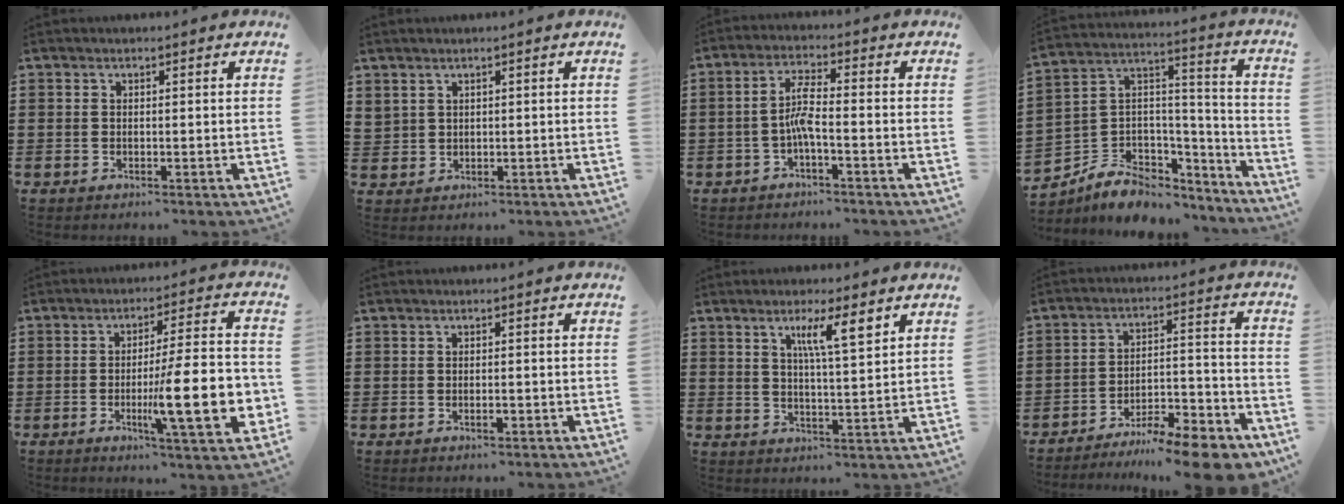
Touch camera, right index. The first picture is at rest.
{"total": 1.6, "force": [1.3, 1.0, 0.1], "torque": [-0.007, 0.005, 0.026]}
{"total": 4.7, "force": [-1.6, 0.7, 4.3], "torque": [-0.087, 0.006, -0.034]}
{"total": 6.4, "force": [-4.1, 4.6, 1.5], "torque": [-0.045, -0.001, -0.076]}
{"total": 15.5, "force": [-3.4, 3.0, 14.9], "torque": [-0.228, -0.009, -0.053]}
{"total": 1.1, "force": [-0.6, 0.4, 0.9], "torque": [-0.019, -0.003, -0.010]}
{"total": 6.5, "force": [3.2, 1.0, 5.6], "torque": [-0.102, 0.001, 0.047]}
{"total": 9.3, "force": [-8.4, 0.9, 3.8], "torque": [-0.043, 0.023, -0.160]}